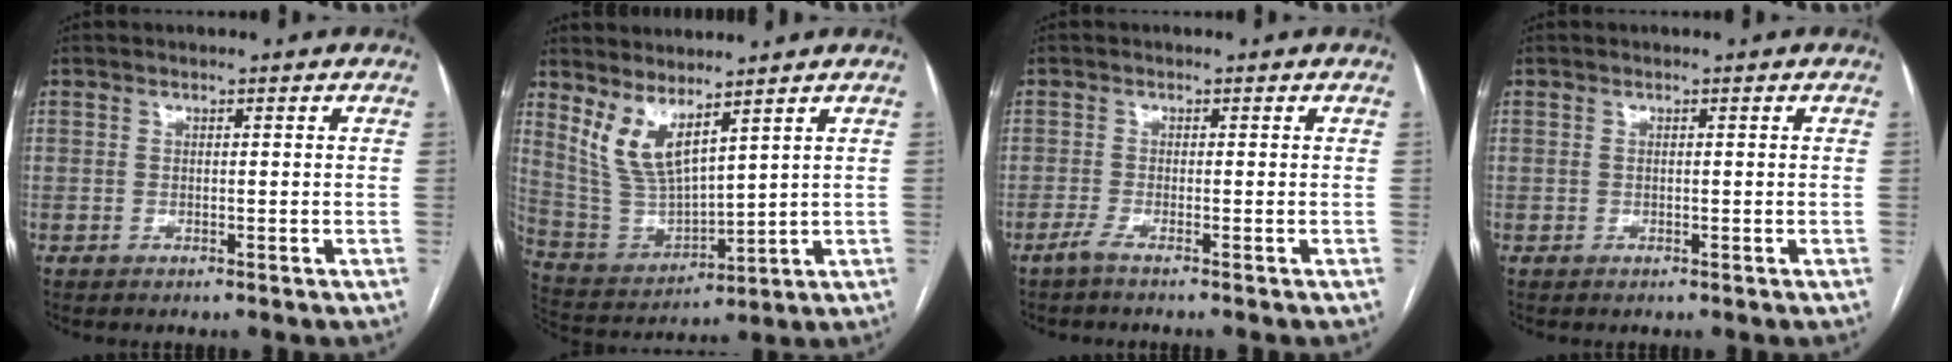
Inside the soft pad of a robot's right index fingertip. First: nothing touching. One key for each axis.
{"total": 8.5, "fx": 5.8, "fy": 2.2, "fz": 5.8, "tx": -0.127, "ty": -0.014, "tz": 0.141}
{"total": 1.8, "fx": -1.3, "fy": -0.5, "fz": 1.0, "tx": -0.020, "ty": 0.000, "tz": -0.028}
{"total": 0.0}